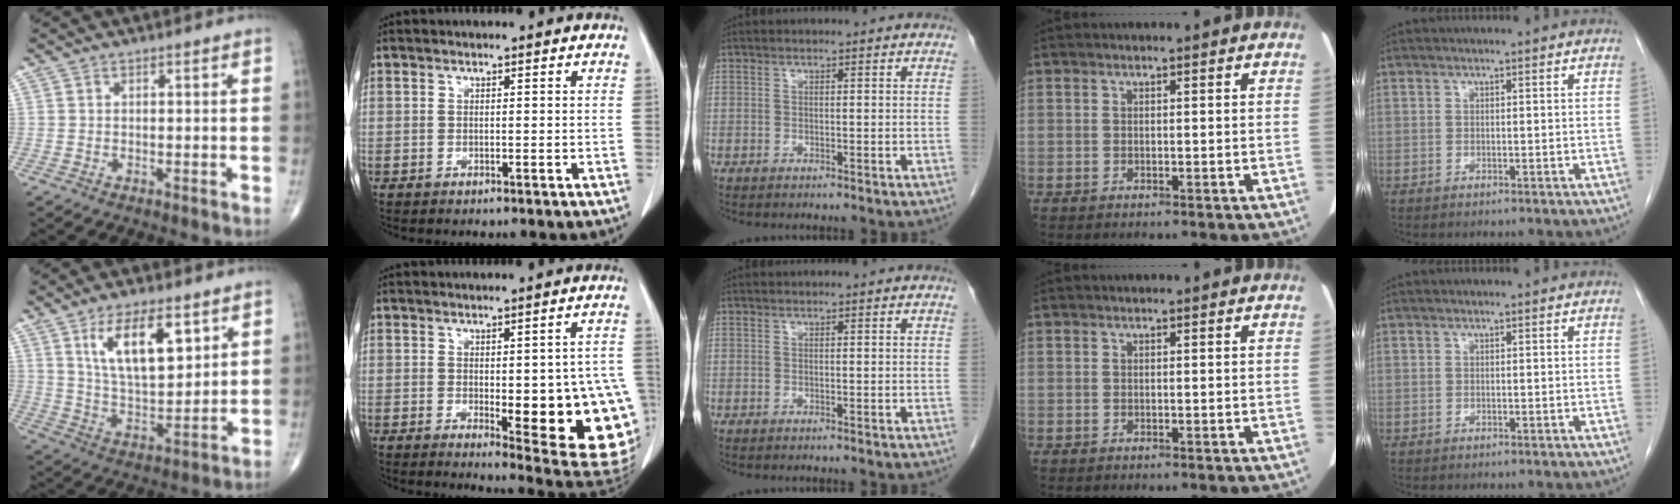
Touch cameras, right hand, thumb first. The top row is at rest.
{"thumb": {"total": 13.8, "force": [6.2, 5.9, 10.8], "torque": [-0.166, -0.033, 0.121]}, "index": {"total": 17.4, "force": [-2.7, 4.3, 16.6], "torque": [-0.137, 0.006, -0.007]}}